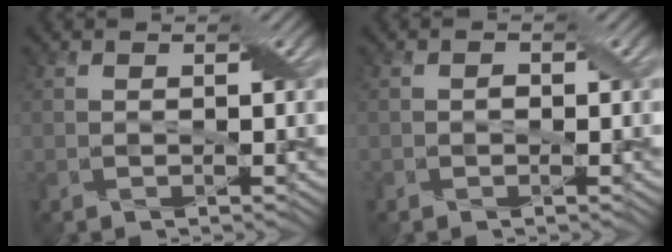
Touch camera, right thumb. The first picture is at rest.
{"total": 0.6, "force": [-0.2, 0.5, 0.3], "torque": [-0.006, 0.000, -0.007]}